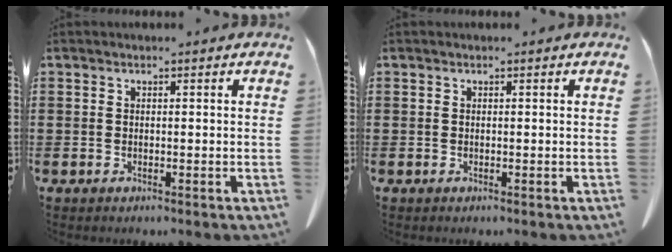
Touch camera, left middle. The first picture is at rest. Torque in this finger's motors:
{"motor_torque": [0.00, 0.00, 0.00, -0.01]}